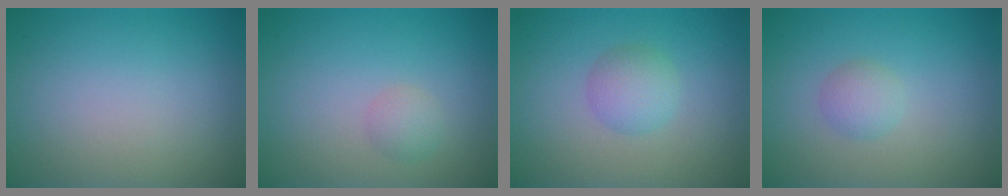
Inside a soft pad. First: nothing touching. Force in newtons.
{"total": 1.3, "press": 1.3, "slide": 0.0}
{"total": 2.4, "press": 2.4, "slide": 0.1}
{"total": 1.6, "press": 1.6, "slide": 0.1}